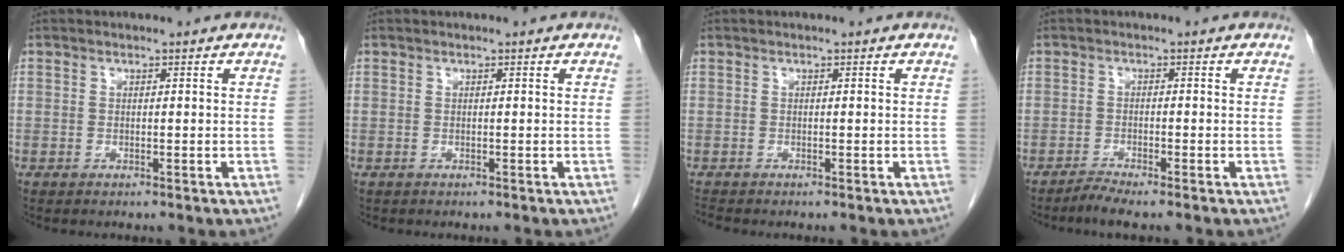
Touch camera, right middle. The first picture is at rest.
{"total": 0.0}
{"total": 0.7, "force": [-0.7, 0.0, 0.0], "torque": [-0.006, -0.004, -0.015]}
{"total": 2.3, "force": [-2.1, -0.5, 0.8], "torque": [-0.022, -0.008, -0.042]}